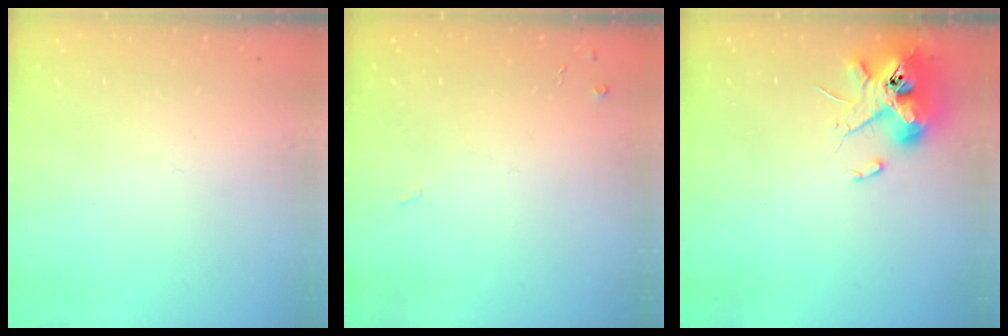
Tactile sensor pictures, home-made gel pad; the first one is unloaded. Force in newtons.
{"total": 4.2, "press": 4.1, "slide": 0.7}
{"total": 13.4, "press": 13.2, "slide": 1.8}